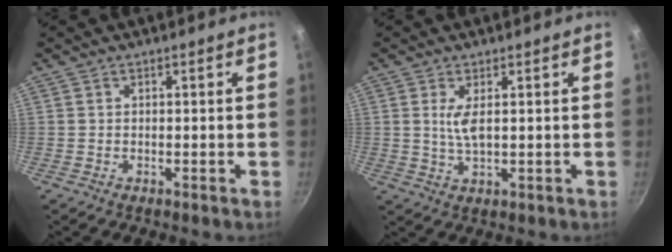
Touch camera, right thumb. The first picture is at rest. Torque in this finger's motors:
{"motor_torque": [-0.08, -0.08, 0.44, 0.48, 0.13]}